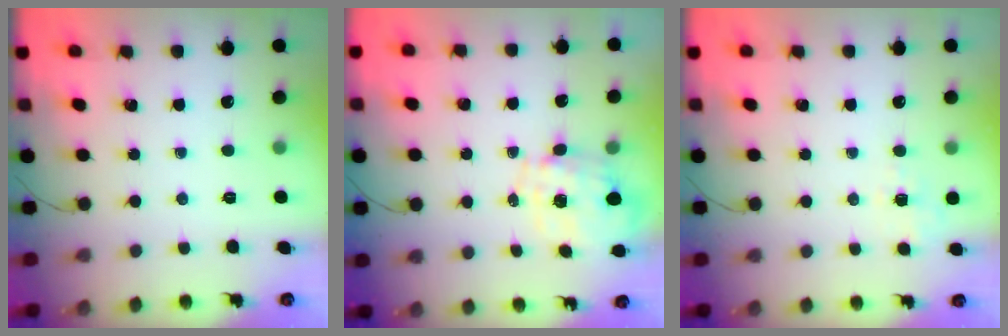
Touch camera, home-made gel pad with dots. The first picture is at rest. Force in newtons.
{"total": 1.3, "press": 1.2, "slide": 0.4}
{"total": 1.9, "press": 1.1, "slide": 1.6}